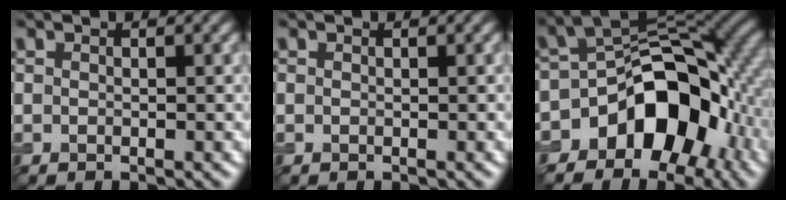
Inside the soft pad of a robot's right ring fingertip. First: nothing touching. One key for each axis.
{"total": 0.0}
{"total": 11.9, "fx": -5.1, "fy": 7.6, "fz": 7.6, "tx": -0.091, "ty": 0.009, "tz": -0.098}